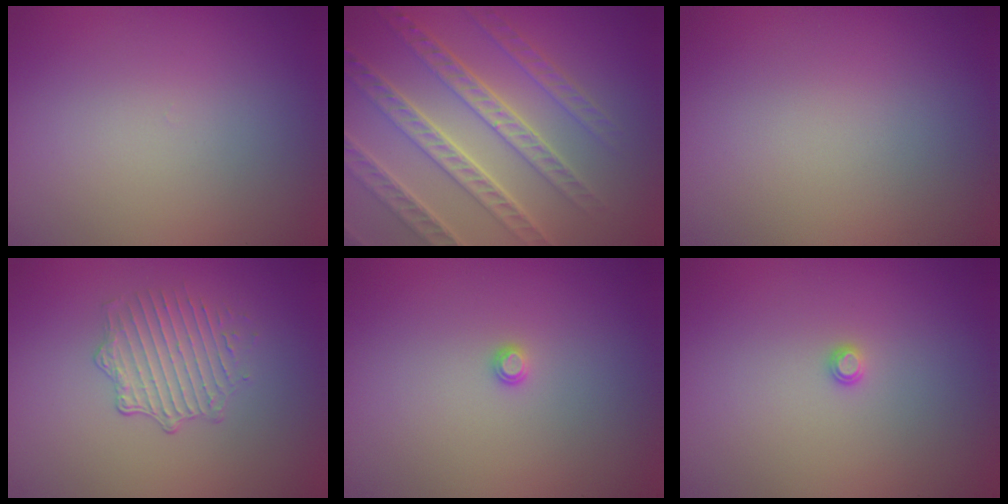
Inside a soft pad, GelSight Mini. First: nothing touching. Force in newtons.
{"total": 7.9, "press": 5.5, "slide": 5.7}
{"total": 0.0}
{"total": 2.3, "press": 1.6, "slide": 1.6}
{"total": 0.6, "press": 0.6, "slide": 0.2}
{"total": 0.6, "press": 0.6, "slide": 0.2}